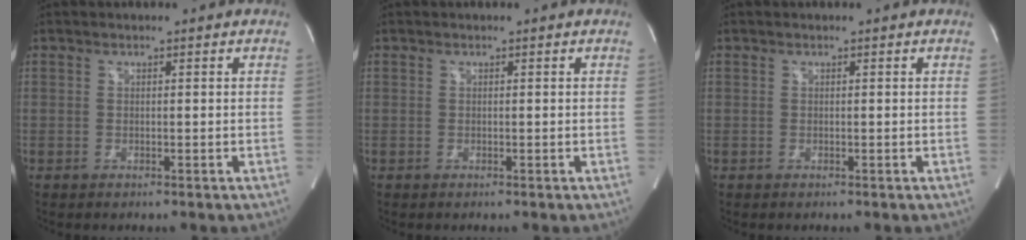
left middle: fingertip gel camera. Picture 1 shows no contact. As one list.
[{"total": 0.0}, {"total": 0.0}]